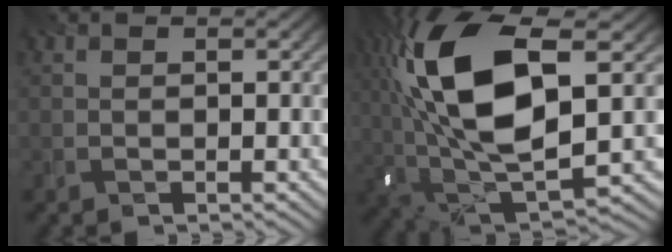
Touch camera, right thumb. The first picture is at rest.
{"total": 17.3, "force": [3.9, 7.3, 15.2], "torque": [-0.327, 0.024, 0.062]}